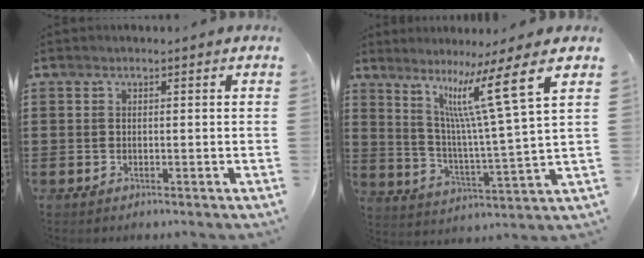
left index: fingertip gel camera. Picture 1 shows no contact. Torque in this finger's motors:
{"motor_torque": [2.14, 0.00, 0.41, 0.21]}